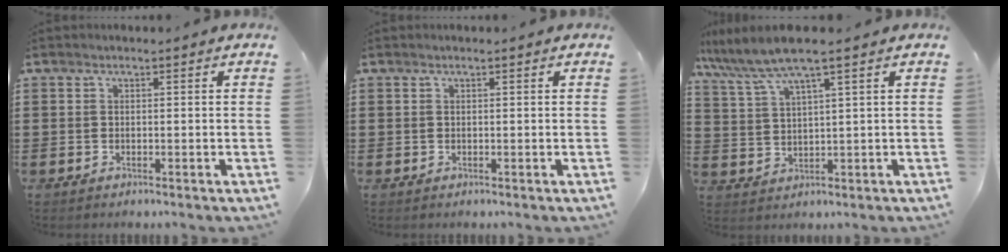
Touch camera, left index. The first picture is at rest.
{"total": 0.0}
{"total": 5.8, "force": [4.1, 0.6, 4.1], "torque": [-0.092, -0.009, 0.070]}